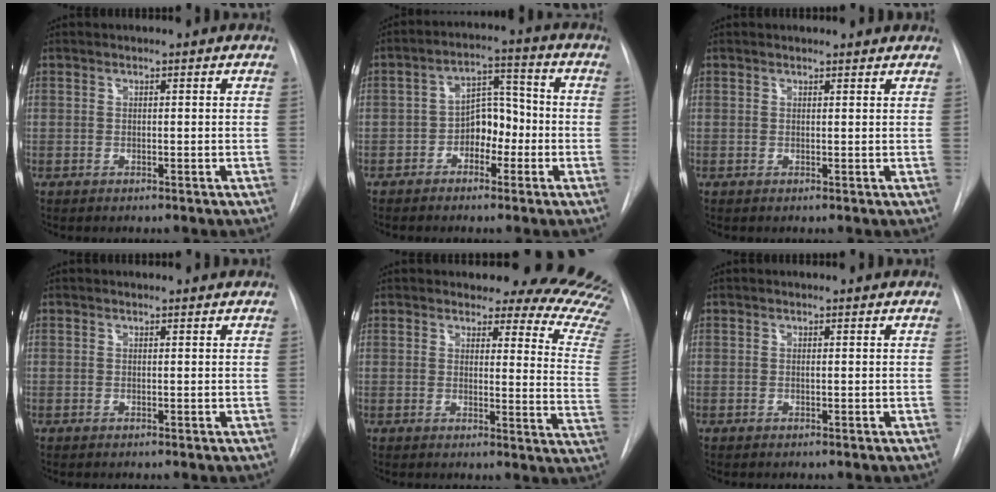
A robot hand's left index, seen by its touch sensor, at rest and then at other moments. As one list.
[{"total": 6.5, "force": [-3.2, 3.7, 4.2], "torque": [-0.066, 0.021, -0.058]}, {"total": 2.7, "force": [2.5, 0.8, 0.4], "torque": [-0.005, 0.008, 0.017]}, {"total": 1.0, "force": [0.9, 0.4, 0.1], "torque": [-0.009, 0.010, 0.002]}, {"total": 17.0, "force": [16.2, 3.1, 4.0], "torque": [-0.011, -0.147, 0.137]}, {"total": 0.5, "force": [-0.5, 0.0, 0.1], "torque": [-0.002, -0.001, -0.013]}]